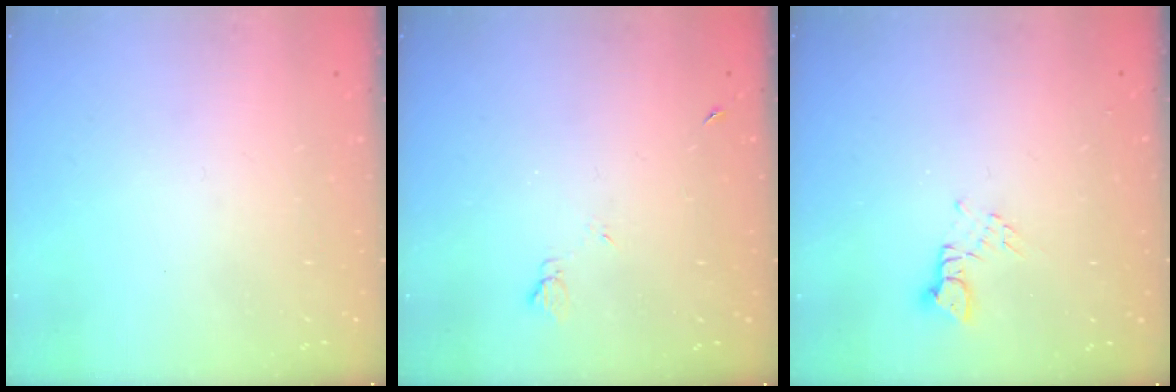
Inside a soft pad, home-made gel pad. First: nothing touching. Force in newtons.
{"total": 3.8, "press": 3.8, "slide": 0.6}
{"total": 2.8, "press": 2.8, "slide": 0.3}